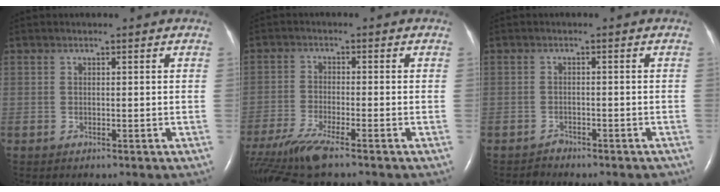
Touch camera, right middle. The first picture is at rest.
{"total": 9.1, "force": [-7.3, 0.0, 5.4], "torque": [-0.106, -0.028, -0.129]}
{"total": 2.3, "force": [-2.2, 0.8, -0.2], "torque": [0.006, -0.001, -0.028]}